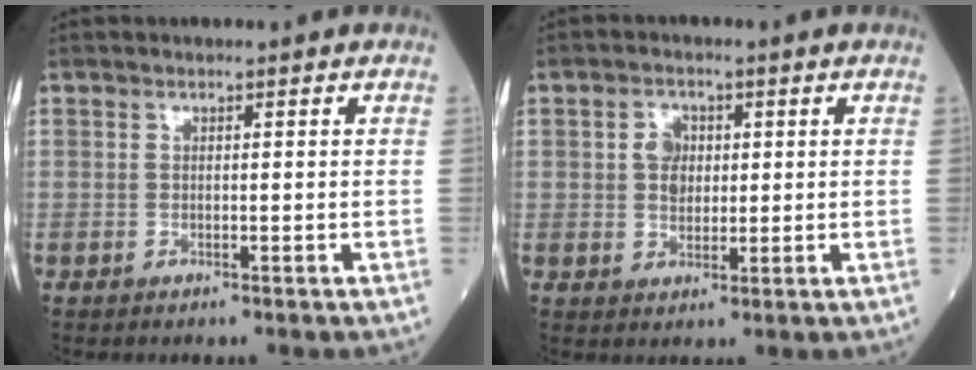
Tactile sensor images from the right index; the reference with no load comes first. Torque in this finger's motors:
{"motor_torque": [-0.03, 0.00, 0.03, 0.02]}